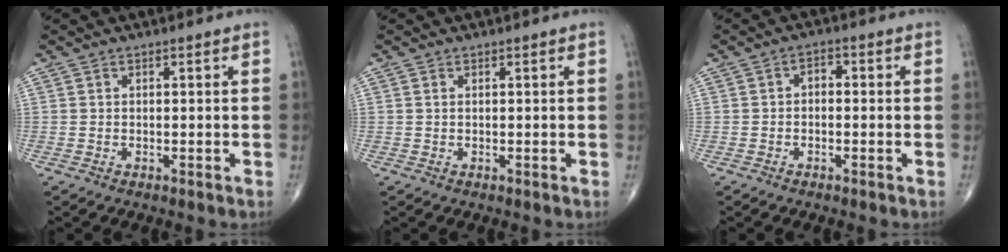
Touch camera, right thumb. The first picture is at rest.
{"total": 0.0}
{"total": 2.2, "force": [-0.3, 1.4, 1.6], "torque": [-0.012, 0.012, -0.014]}